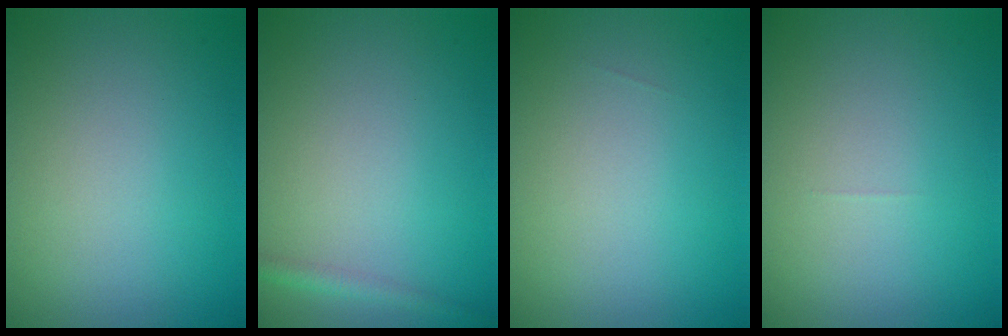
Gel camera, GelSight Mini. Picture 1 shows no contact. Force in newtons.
{"total": 1.3, "press": 1.3, "slide": 0.0}
{"total": 0.0}
{"total": 0.0}